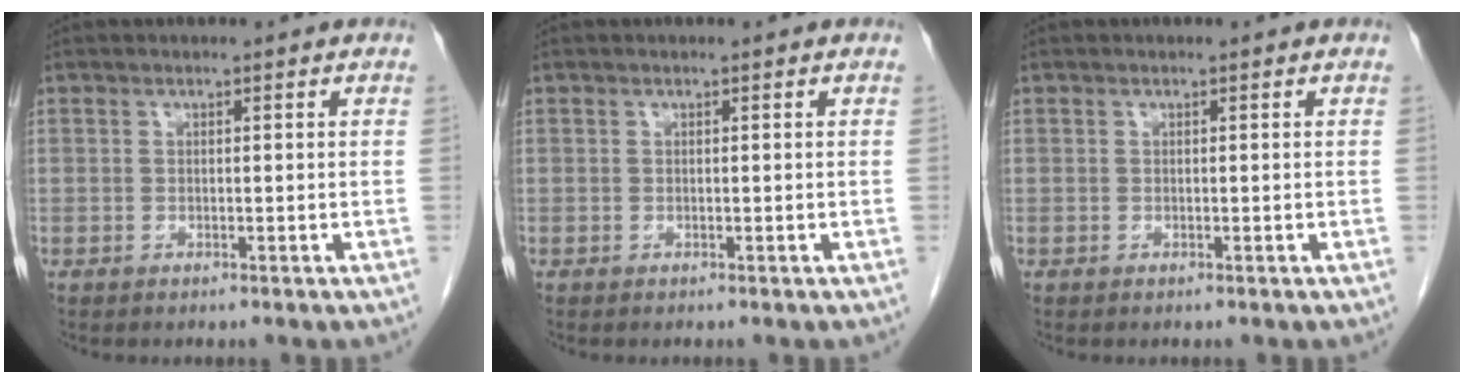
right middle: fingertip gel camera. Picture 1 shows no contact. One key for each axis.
{"total": 0.0}
{"total": 0.0}